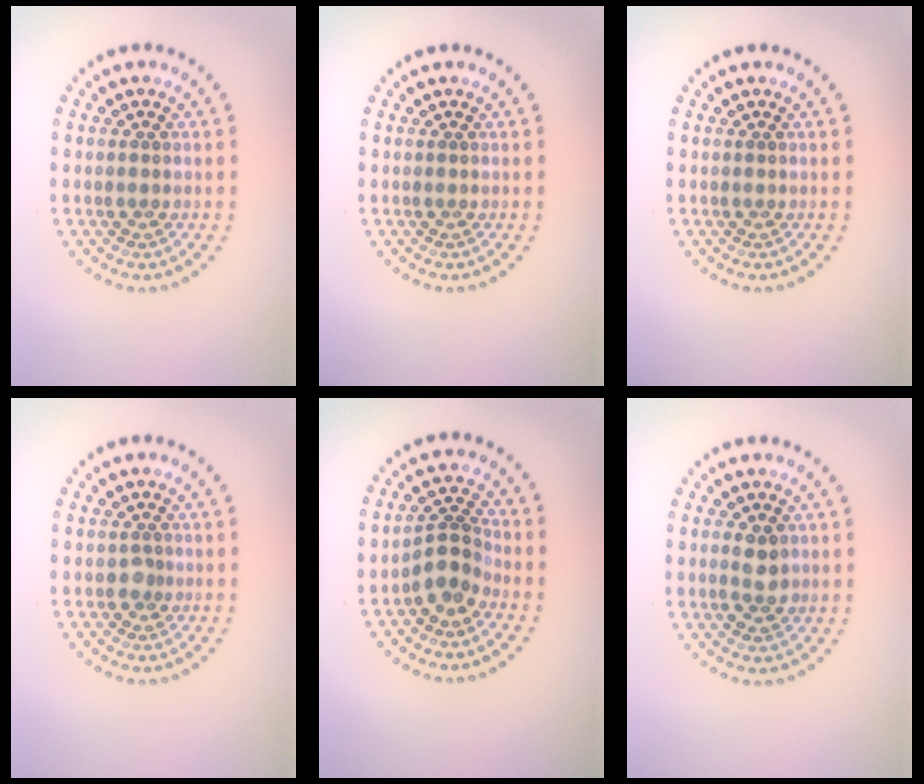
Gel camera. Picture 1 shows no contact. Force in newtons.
{"total": 0.0}
{"total": 0.0}
{"total": 0.8, "press": 0.6, "slide": 0.6}
{"total": 2.8, "press": 2.2, "slide": 1.7}
{"total": 2.0, "press": 2.0, "slide": 0.4}